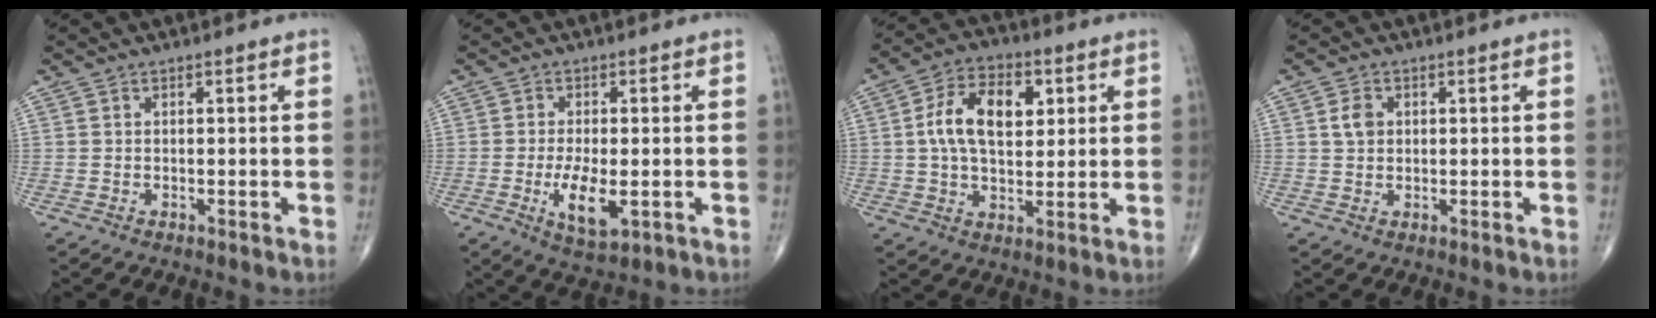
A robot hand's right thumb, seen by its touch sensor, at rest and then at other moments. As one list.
[{"total": 7.1, "force": [-1.8, 2.9, 6.3], "torque": [-0.114, -0.013, -0.026]}, {"total": 12.8, "force": [2.7, 7.5, 10.0], "torque": [-0.157, 0.006, 0.041]}, {"total": 3.0, "force": [0.7, 2.3, 1.8], "torque": [-0.029, 0.001, 0.011]}]